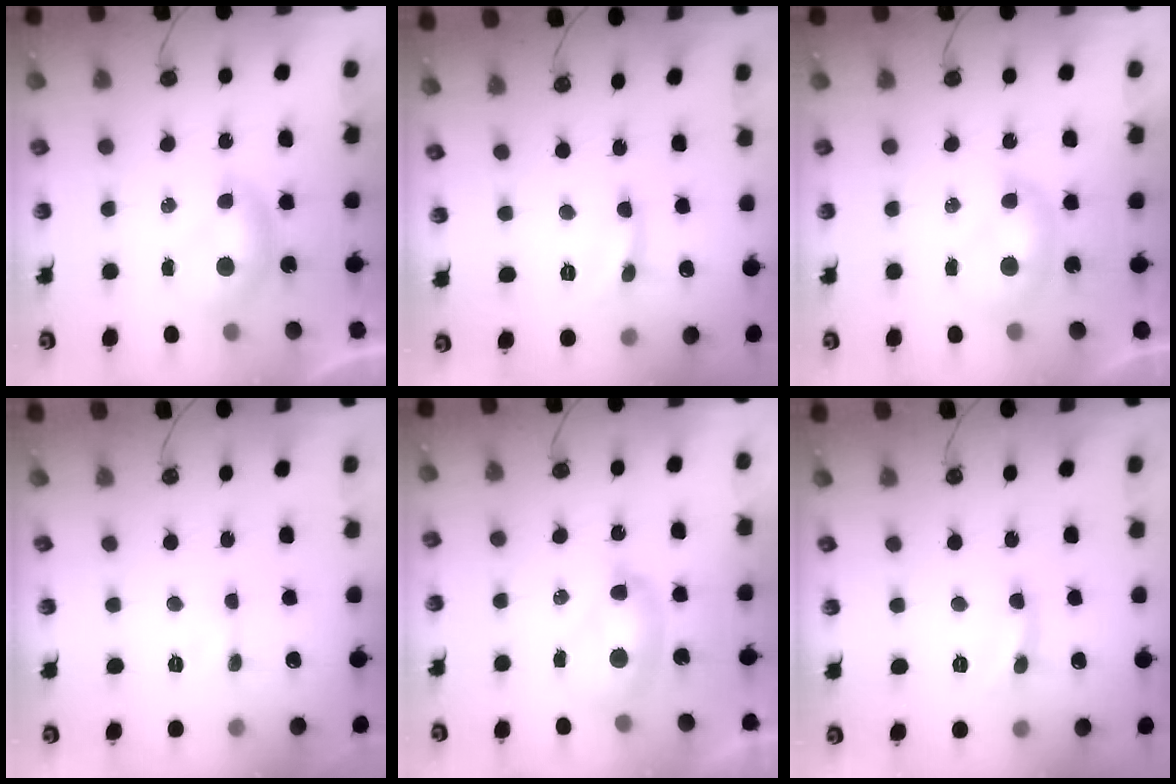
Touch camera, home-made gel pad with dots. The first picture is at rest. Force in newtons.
{"total": 2.0, "press": 2.0, "slide": 0.0}
{"total": 1.6, "press": 1.6, "slide": 0.2}
{"total": 0.0}
{"total": 3.1, "press": 3.1, "slide": 0.0}
{"total": 1.3, "press": 1.3, "slide": 0.1}